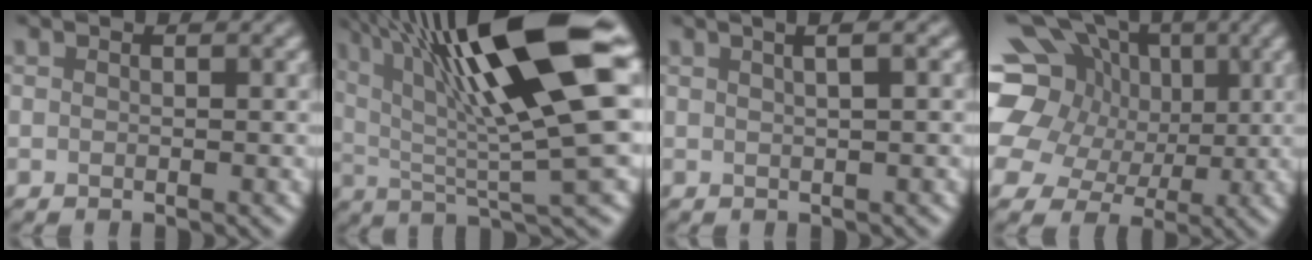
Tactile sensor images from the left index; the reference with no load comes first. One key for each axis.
{"total": 15.4, "fx": 5.9, "fy": 3.1, "fz": 13.9, "tx": -0.221, "ty": 0.012, "tz": 0.094}
{"total": 4.5, "fx": 2.0, "fy": 2.0, "fz": 3.5, "tx": -0.016, "ty": 0.032, "tz": -0.003}
{"total": 19.1, "fx": 4.5, "fy": 16.1, "fz": 9.2, "tx": -0.194, "ty": 0.033, "tz": 0.035}